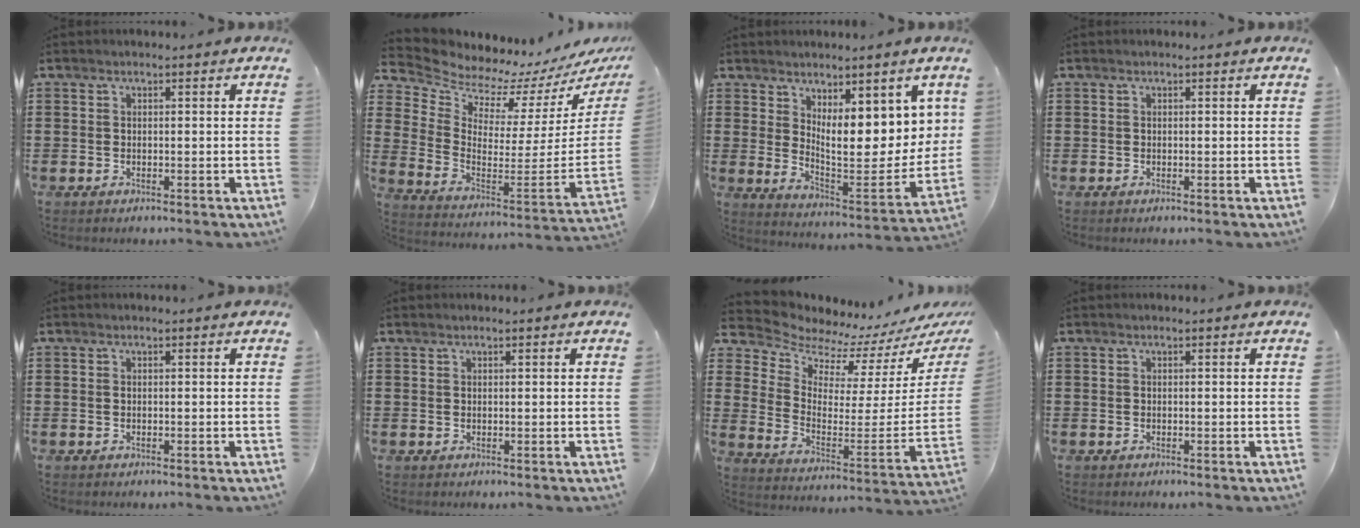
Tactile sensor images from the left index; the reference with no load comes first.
{"total": 5.6, "force": [5.6, 0.8, 0.1], "torque": [-0.036, -0.079, 0.091]}
{"total": 7.7, "force": [4.4, 2.5, 5.8], "torque": [-0.105, -0.048, 0.075]}
{"total": 0.0}
{"total": 0.0}
{"total": 0.6, "force": [0.4, 0.4, 0.0], "torque": [-0.001, 0.003, 0.008]}
{"total": 6.0, "force": [5.8, 1.3, 0.3], "torque": [-0.042, -0.075, 0.097]}
{"total": 0.0}